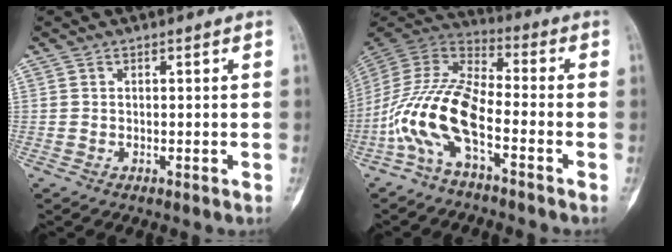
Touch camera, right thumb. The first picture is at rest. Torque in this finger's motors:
{"motor_torque": [2.11, 2.09, 1.40, -1.37, 0.24]}